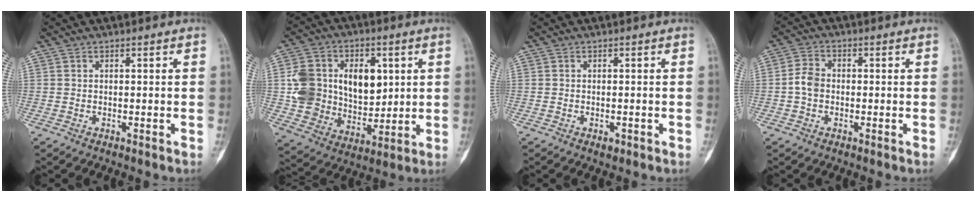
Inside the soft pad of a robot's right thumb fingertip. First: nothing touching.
{"total": 18.5, "force": [3.1, 13.9, 11.8], "torque": [-0.160, -0.002, 0.069]}
{"total": 1.0, "force": [-0.5, 0.6, 0.6], "torque": [-0.009, 0.000, -0.006]}
{"total": 4.1, "force": [-0.6, 3.1, 2.6], "torque": [-0.048, 0.012, -0.019]}